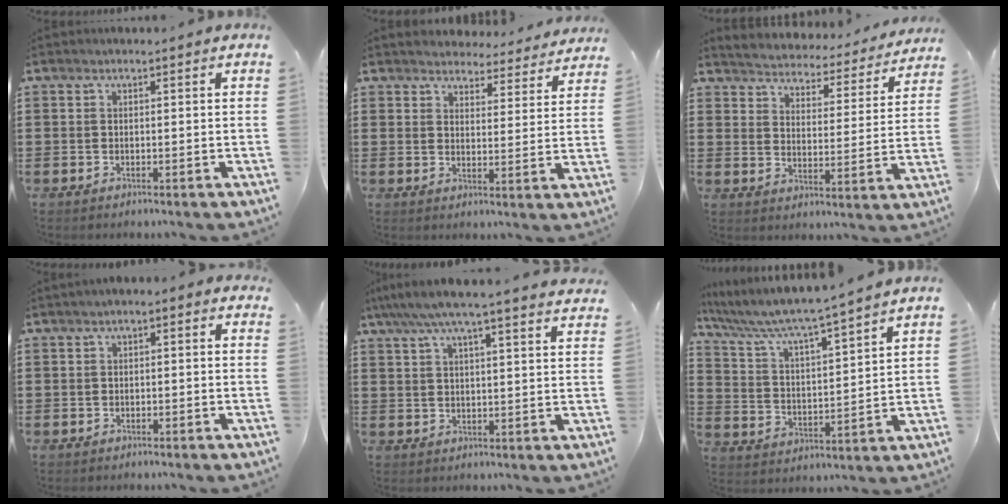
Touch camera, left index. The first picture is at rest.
{"total": 4.2, "force": [4.2, 0.2, -0.2], "torque": [-0.009, -0.030, 0.072]}
{"total": 3.7, "force": [3.7, -0.1, -0.3], "torque": [-0.020, -0.039, 0.056]}
{"total": 1.4, "force": [-1.2, 0.6, 0.3], "torque": [-0.011, 0.003, -0.027]}
{"total": 5.6, "force": [4.7, 0.2, 3.0], "torque": [-0.073, -0.016, 0.082]}
{"total": 5.3, "force": [4.8, -0.6, 2.2], "torque": [-0.068, -0.037, 0.073]}